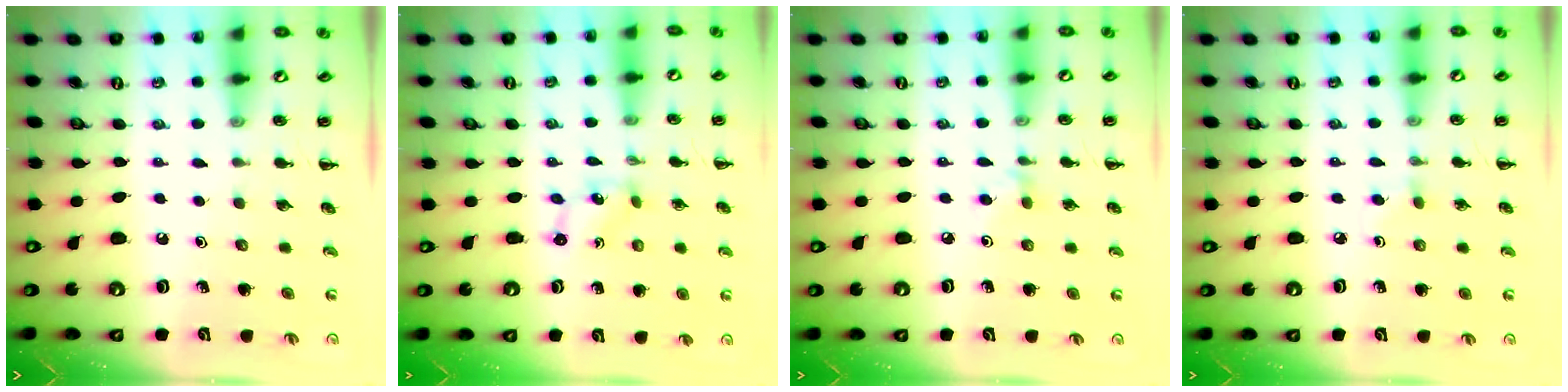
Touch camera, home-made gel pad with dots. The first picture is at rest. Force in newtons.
{"total": 1.1, "press": 1.1, "slide": 0.4}
{"total": 4.8, "press": 4.6, "slide": 1.4}
{"total": 3.8, "press": 3.5, "slide": 1.5}